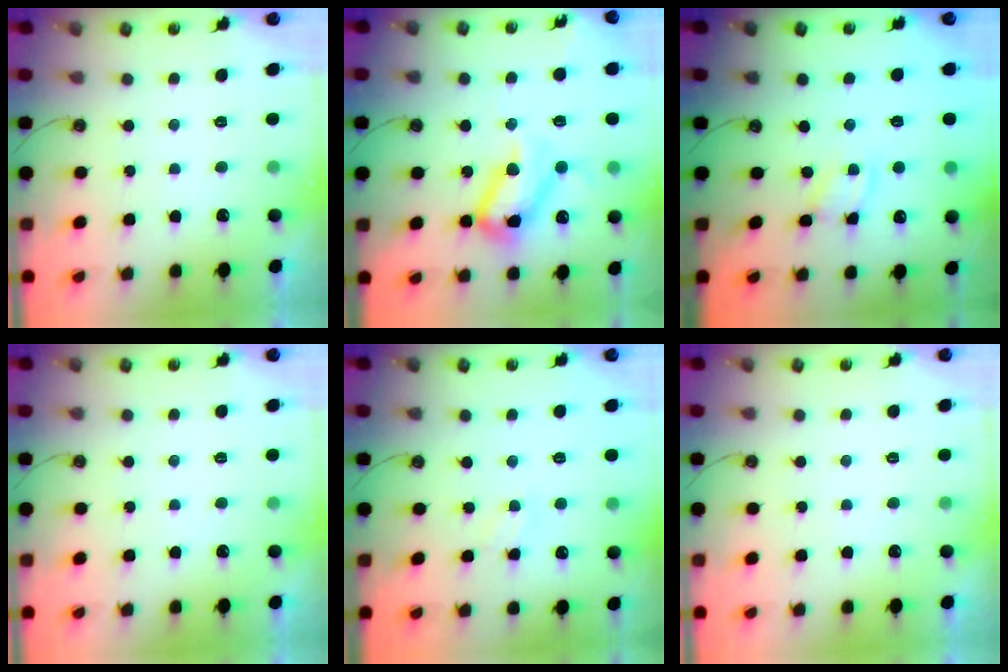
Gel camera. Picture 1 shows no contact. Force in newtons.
{"total": 20.0, "press": 19.9, "slide": 2.3}
{"total": 2.5, "press": 2.4, "slide": 0.3}
{"total": 0.0}
{"total": 1.4, "press": 1.3, "slide": 0.2}
{"total": 0.0}